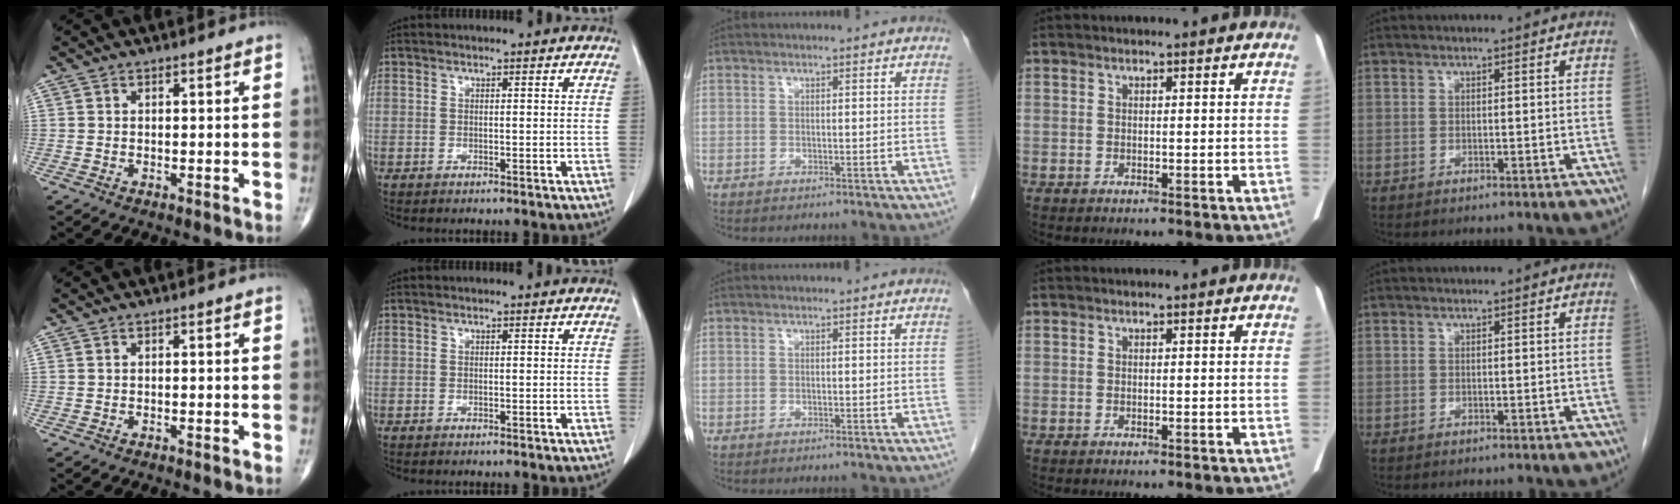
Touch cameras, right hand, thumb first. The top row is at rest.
{}